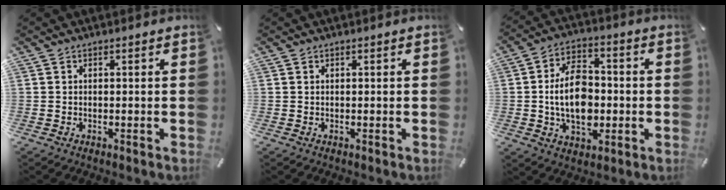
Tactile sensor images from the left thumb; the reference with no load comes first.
{"total": 0.0}
{"total": 13.6, "force": [-1.1, 9.0, 10.1], "torque": [-0.198, 0.001, -0.022]}